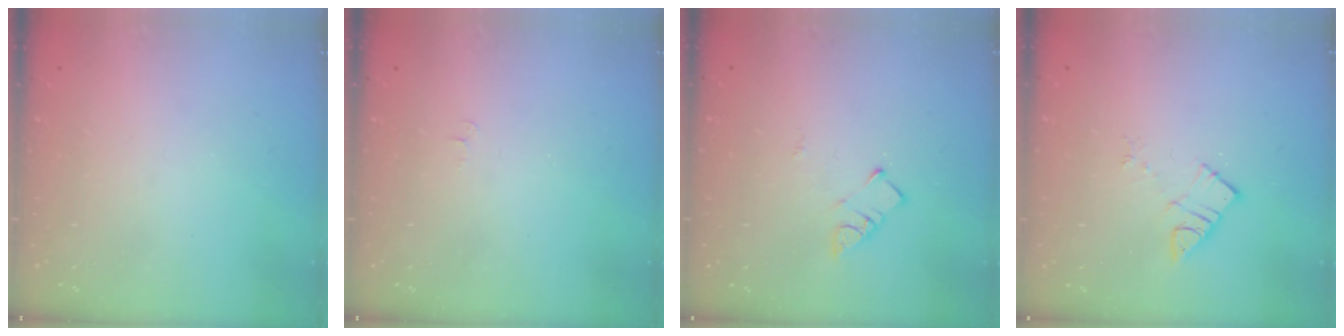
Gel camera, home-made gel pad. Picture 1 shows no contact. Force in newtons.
{"total": 3.6, "press": 3.6, "slide": 0.4}
{"total": 3.6, "press": 3.5, "slide": 0.4}
{"total": 5.8, "press": 5.8, "slide": 0.0}